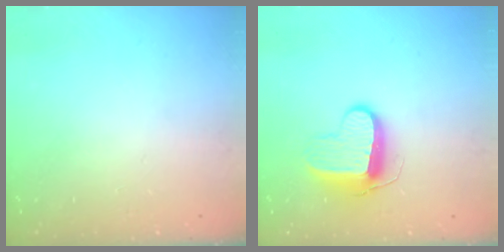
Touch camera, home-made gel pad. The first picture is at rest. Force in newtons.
{"total": 10.3, "press": 10.3, "slide": 0.4}